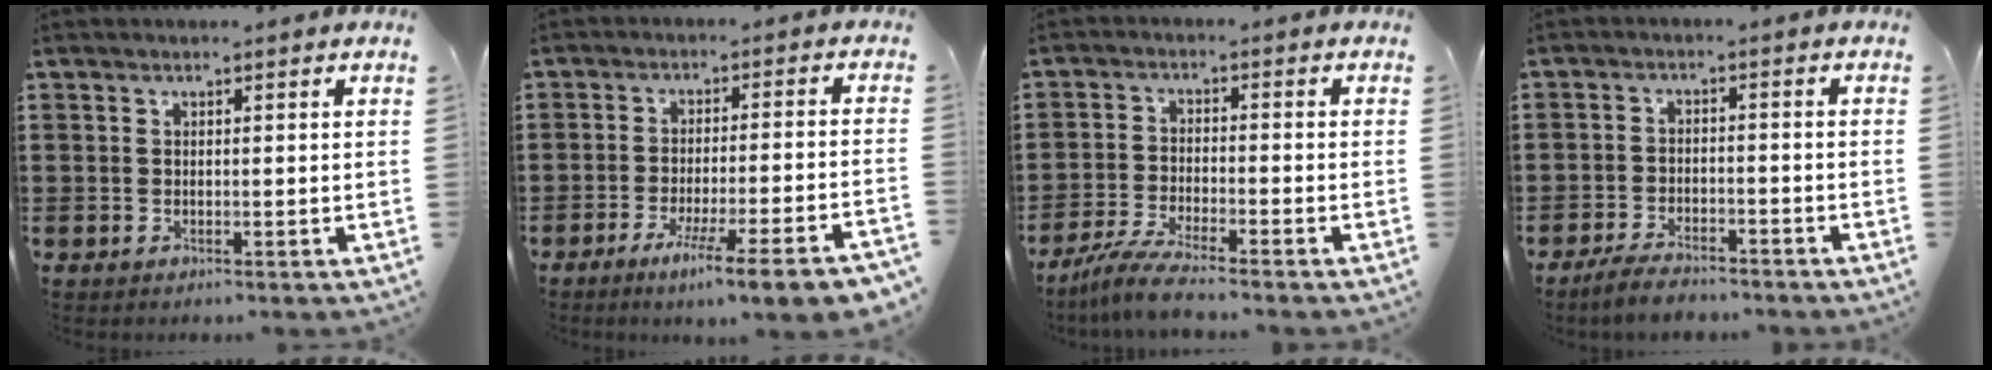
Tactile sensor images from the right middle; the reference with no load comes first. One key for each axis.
{"total": 7.6, "fx": -5.4, "fy": -0.3, "fz": 5.3, "tx": -0.090, "ty": -0.016, "tz": -0.099}
{"total": 5.0, "fx": -4.4, "fy": -0.3, "fz": 2.3, "tx": -0.061, "ty": -0.020, "tz": -0.087}
{"total": 3.9, "fx": -3.6, "fy": 0.8, "fz": 1.0, "tx": -0.027, "ty": 0.006, "tz": -0.076}